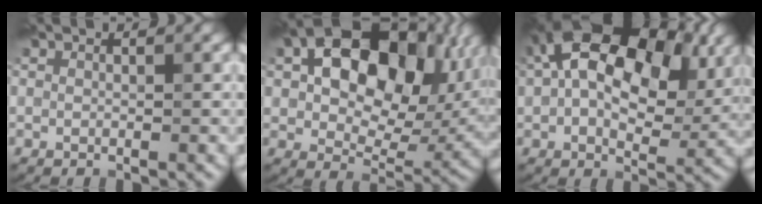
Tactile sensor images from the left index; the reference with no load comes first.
{"total": 16.1, "force": [4.1, 10.0, 11.9], "torque": [-0.166, 0.012, 0.071]}
{"total": 15.5, "force": [4.6, 9.1, 11.7], "torque": [-0.184, 0.035, 0.057]}